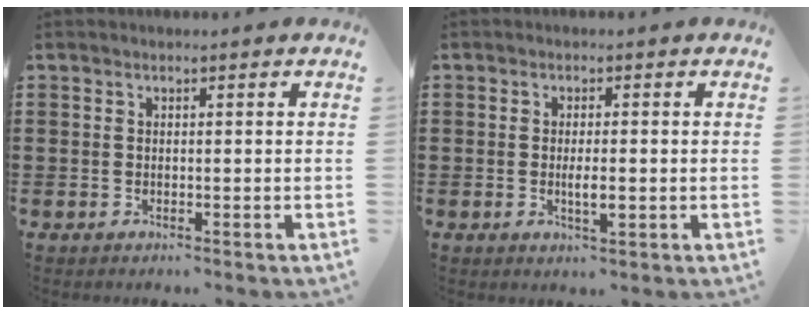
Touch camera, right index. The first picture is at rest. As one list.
[{"total": 2.9, "force": [-0.4, 0.7, 2.8], "torque": [-0.049, -0.002, -0.007]}]